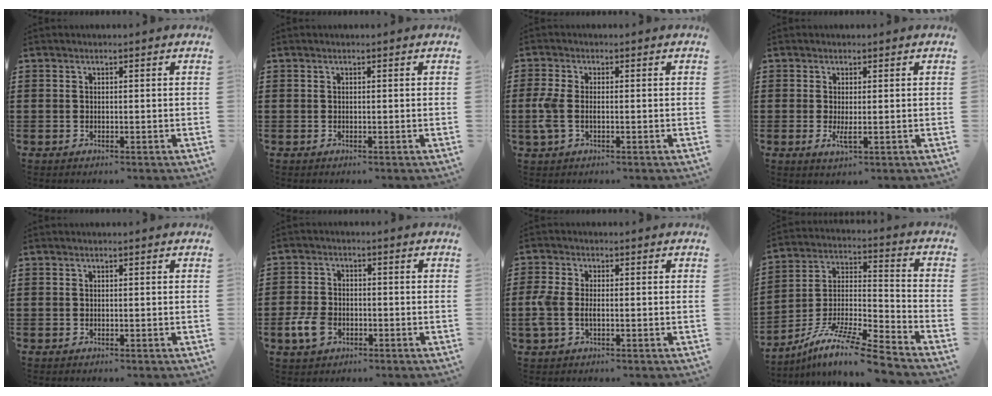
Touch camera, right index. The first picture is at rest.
{"total": 0.0}
{"total": 3.7, "force": [-0.6, 1.8, 3.2], "torque": [-0.087, -0.007, -0.019]}
{"total": 2.2, "force": [-0.2, 0.5, 2.2], "torque": [-0.046, -0.006, -0.005]}
{"total": 0.0}
{"total": 5.0, "force": [-2.0, 3.3, 3.2], "torque": [-0.086, -0.001, -0.042]}
{"total": 3.3, "force": [-0.7, 1.7, 2.8], "torque": [-0.072, -0.005, -0.019]}
{"total": 11.3, "force": [-9.1, 0.4, 6.7], "torque": [-0.125, 0.000, -0.179]}